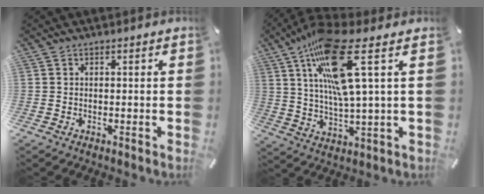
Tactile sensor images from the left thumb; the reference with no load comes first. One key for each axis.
{"total": 16.7, "fx": 7.0, "fy": 2.7, "fz": 14.9, "tx": -0.296, "ty": -0.018, "tz": 0.106}